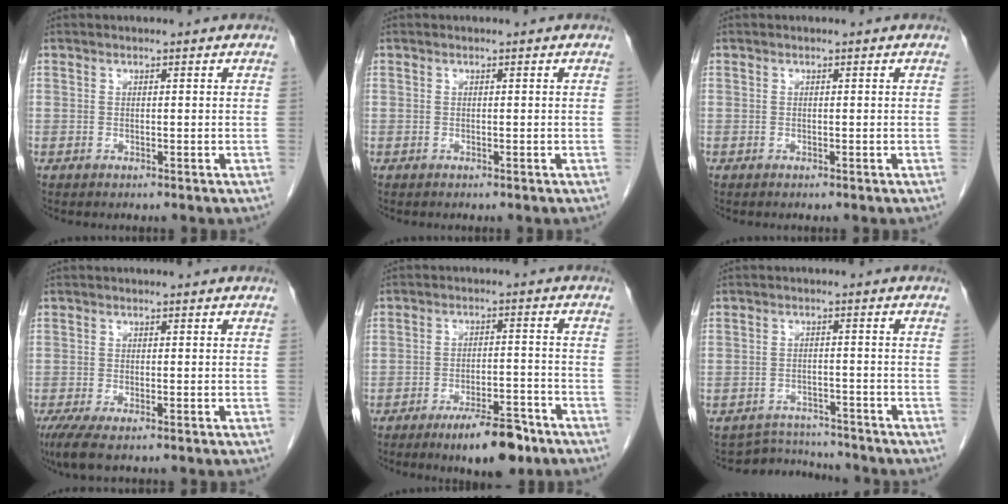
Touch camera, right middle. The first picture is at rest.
{"total": 0.0}
{"total": 0.0}
{"total": 3.9, "force": [-2.4, 0.8, 2.9], "torque": [-0.057, -0.013, -0.042]}
{"total": 8.7, "force": [-6.1, 2.2, 5.9], "torque": [-0.083, -0.003, -0.093]}
{"total": 5.1, "force": [-4.9, 0.4, -1.1], "torque": [0.018, 0.011, -0.077]}